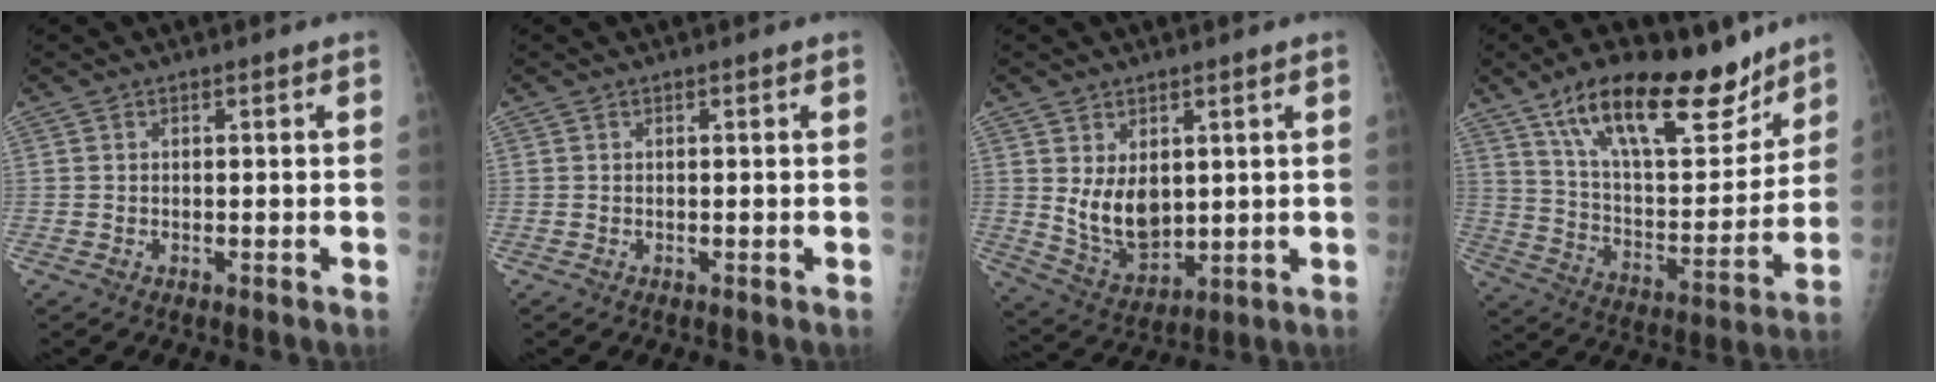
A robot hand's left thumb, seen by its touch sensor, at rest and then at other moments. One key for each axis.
{"total": 0.0}
{"total": 8.8, "fx": 2.1, "fy": 5.7, "fz": 6.4, "tx": -0.088, "ty": -0.029, "tz": 0.062}
{"total": 23.2, "fx": 15.8, "fy": 9.0, "fz": 14.4, "tx": -0.191, "ty": -0.064, "tz": 0.267}